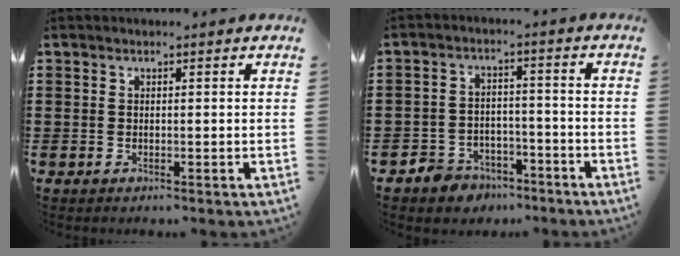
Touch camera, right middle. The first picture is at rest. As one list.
[{"total": 4.4, "force": [-4.1, 1.8, 0.2], "torque": [-0.019, 0.009, -0.086]}]